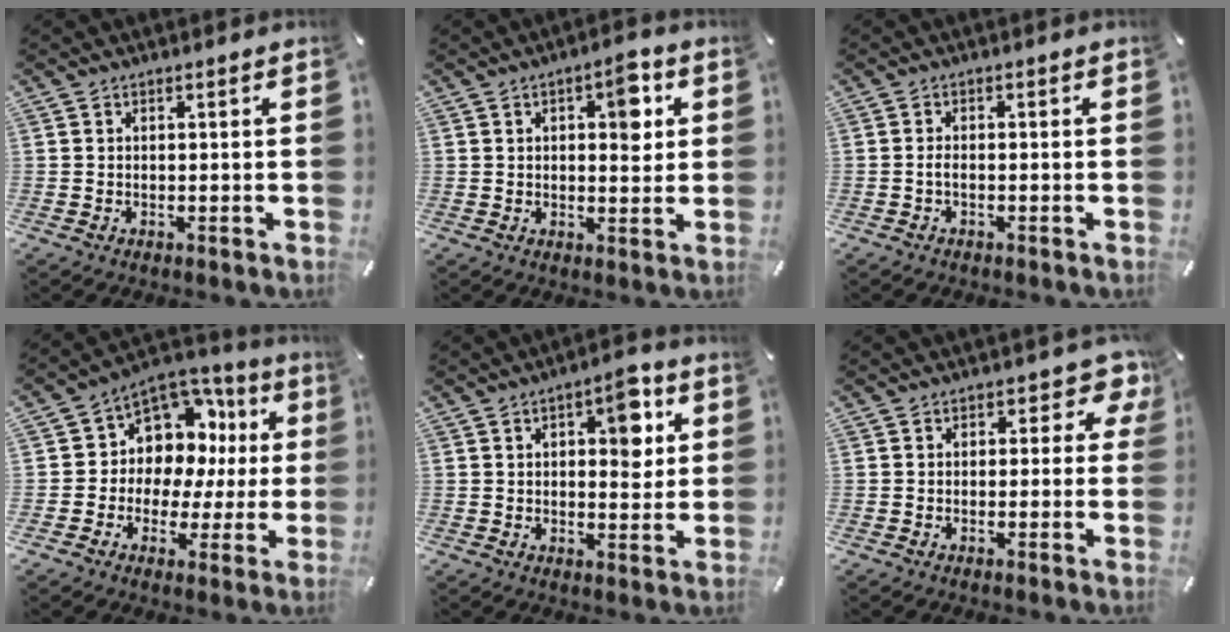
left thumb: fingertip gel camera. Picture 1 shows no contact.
{"total": 7.9, "force": [2.3, 4.0, 6.4], "torque": [-0.062, -0.015, 0.028]}
{"total": 1.6, "force": [-0.7, 0.8, 1.2], "torque": [-0.032, 0.000, -0.016]}
{"total": 10.3, "force": [4.1, 8.9, 3.1], "torque": [-0.059, -0.047, 0.081]}
{"total": 9.6, "force": [3.0, 5.0, 7.6], "torque": [-0.084, -0.012, 0.043]}
{"total": 4.9, "force": [1.4, 3.2, 3.4], "torque": [-0.030, -0.003, 0.016]}